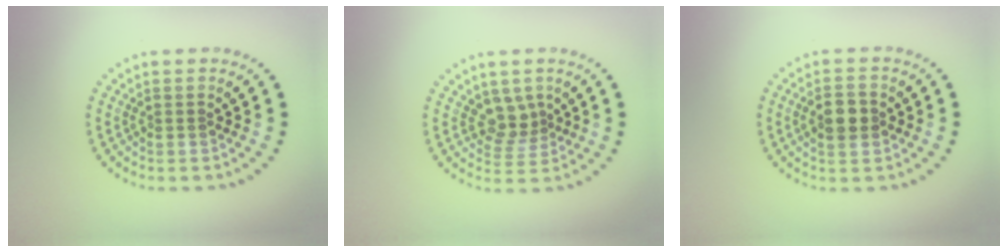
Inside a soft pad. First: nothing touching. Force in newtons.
{"total": 2.4, "press": 1.8, "slide": 1.5}
{"total": 3.2, "press": 3.2, "slide": 0.1}